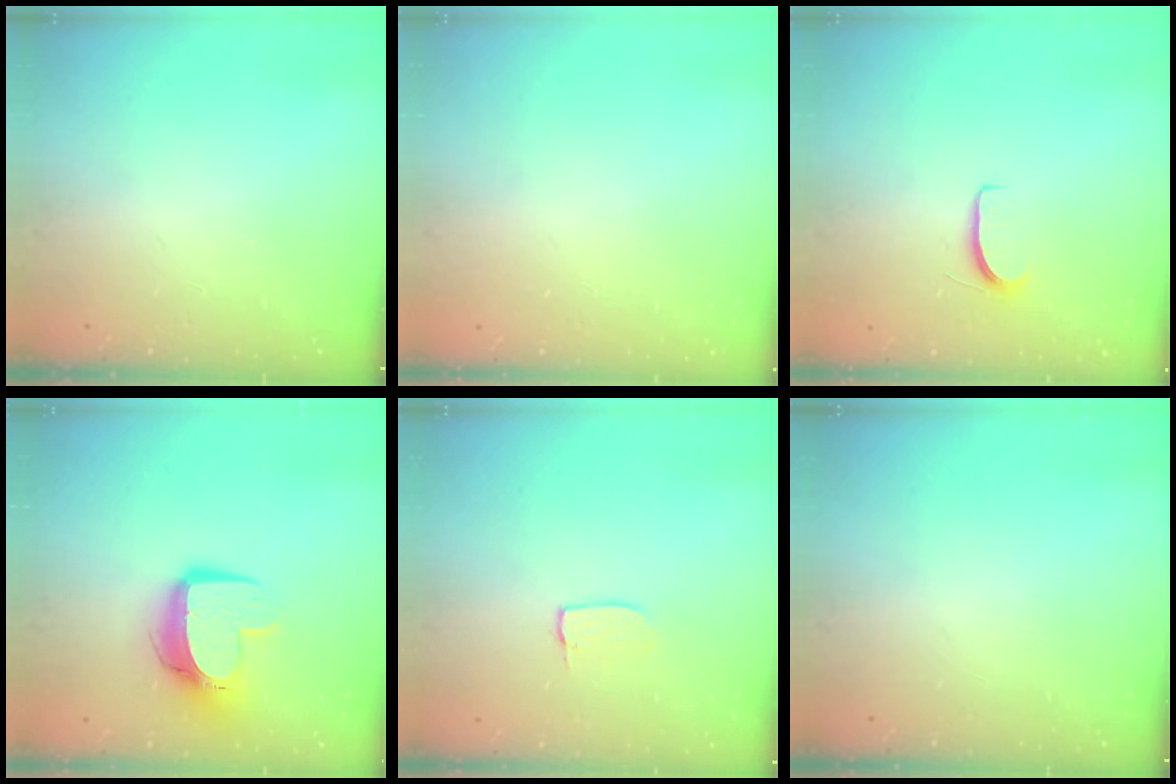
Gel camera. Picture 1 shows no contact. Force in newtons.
{"total": 0.0}
{"total": 5.4, "press": 5.4, "slide": 0.6}
{"total": 13.5, "press": 13.4, "slide": 1.3}
{"total": 3.4, "press": 3.4, "slide": 0.1}
{"total": 0.0}